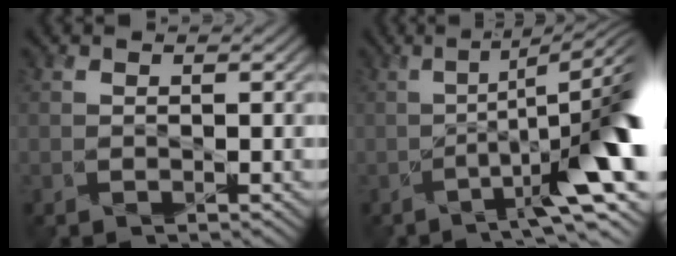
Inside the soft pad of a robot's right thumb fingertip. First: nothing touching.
{"total": 13.4, "force": [-3.0, 3.4, 12.6], "torque": [-0.162, -0.006, -0.041]}